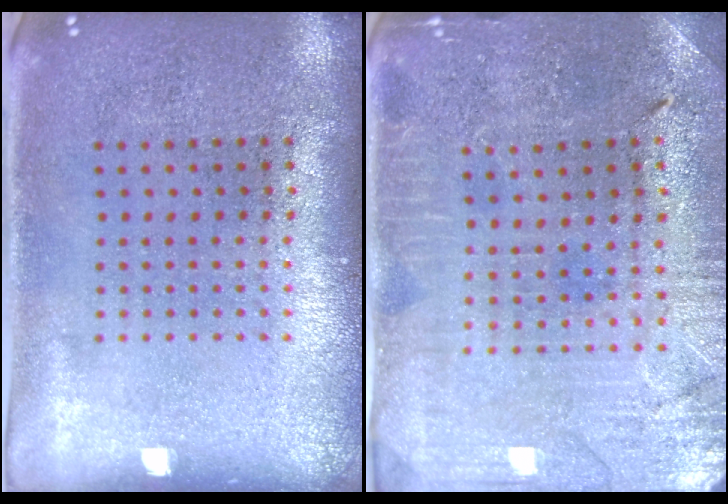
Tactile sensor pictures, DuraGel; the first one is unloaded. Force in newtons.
{"total": 1.0, "press": 0.9, "slide": 0.2}